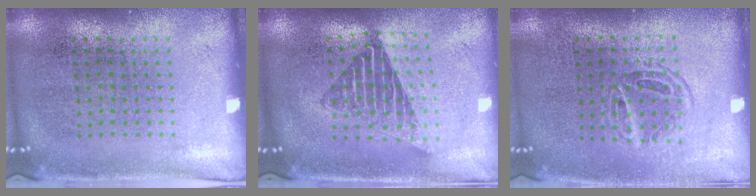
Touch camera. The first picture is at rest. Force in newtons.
{"total": 1.7, "press": 1.4, "slide": 1.0}
{"total": 1.3, "press": 1.1, "slide": 0.7}